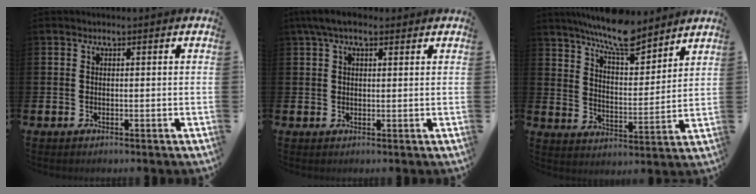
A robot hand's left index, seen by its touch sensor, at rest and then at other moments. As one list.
[{"total": 4.2, "force": [3.1, 1.6, 2.4], "torque": [-0.052, 0.002, 0.055]}, {"total": 9.6, "force": [8.8, 1.9, 3.3], "torque": [-0.082, -0.053, 0.159]}]